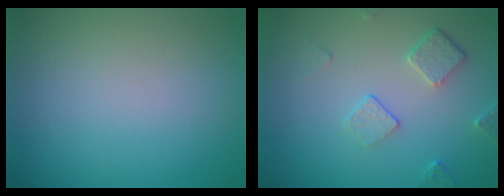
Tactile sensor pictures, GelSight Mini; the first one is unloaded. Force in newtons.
{"total": 2.3, "press": 1.6, "slide": 1.6}